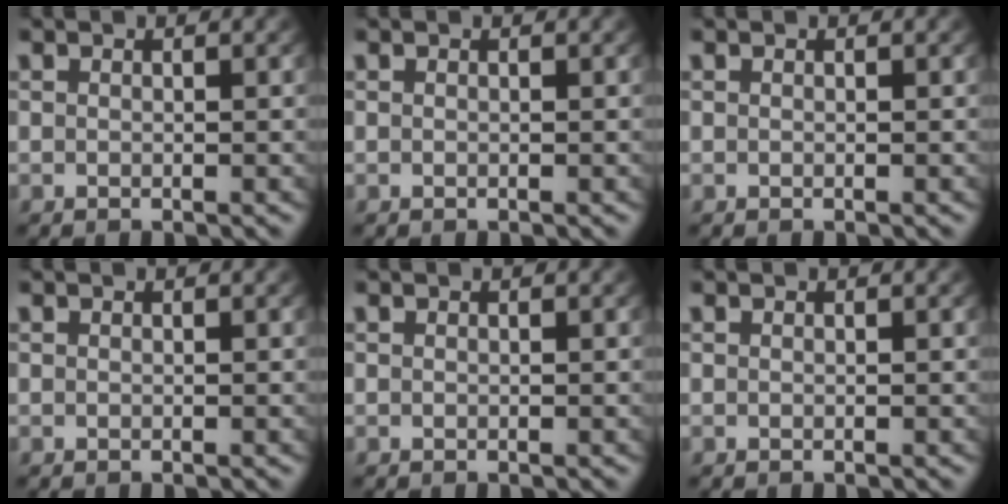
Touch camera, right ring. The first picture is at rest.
{"total": 0.0}
{"total": 0.0}
{"total": 0.0}
{"total": 0.0}
{"total": 0.0}